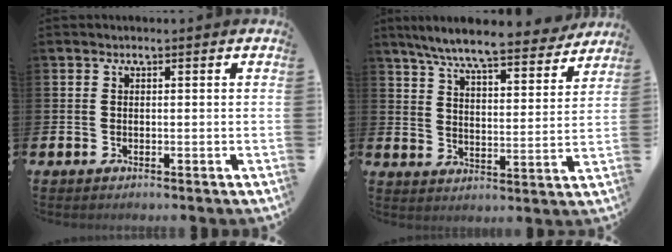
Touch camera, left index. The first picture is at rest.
{"total": 8.6, "force": [7.9, 0.7, 3.2], "torque": [-0.077, -0.050, 0.135]}